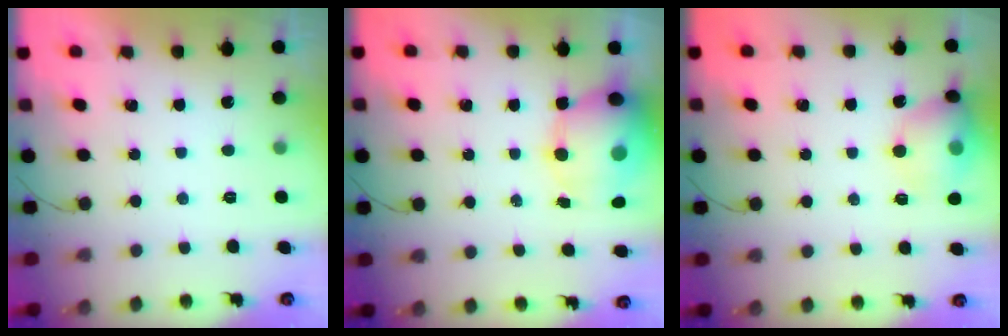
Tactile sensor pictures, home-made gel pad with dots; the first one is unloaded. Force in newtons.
{"total": 12.9, "press": 12.5, "slide": 3.4}
{"total": 12.0, "press": 11.9, "slide": 1.8}